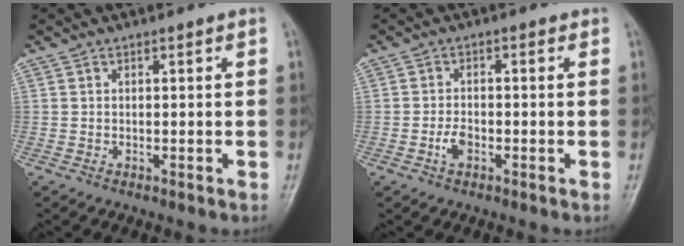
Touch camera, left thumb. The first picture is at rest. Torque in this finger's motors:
{"motor_torque": [-0.09, 0.13, 0.52, 0.25, 0.00]}